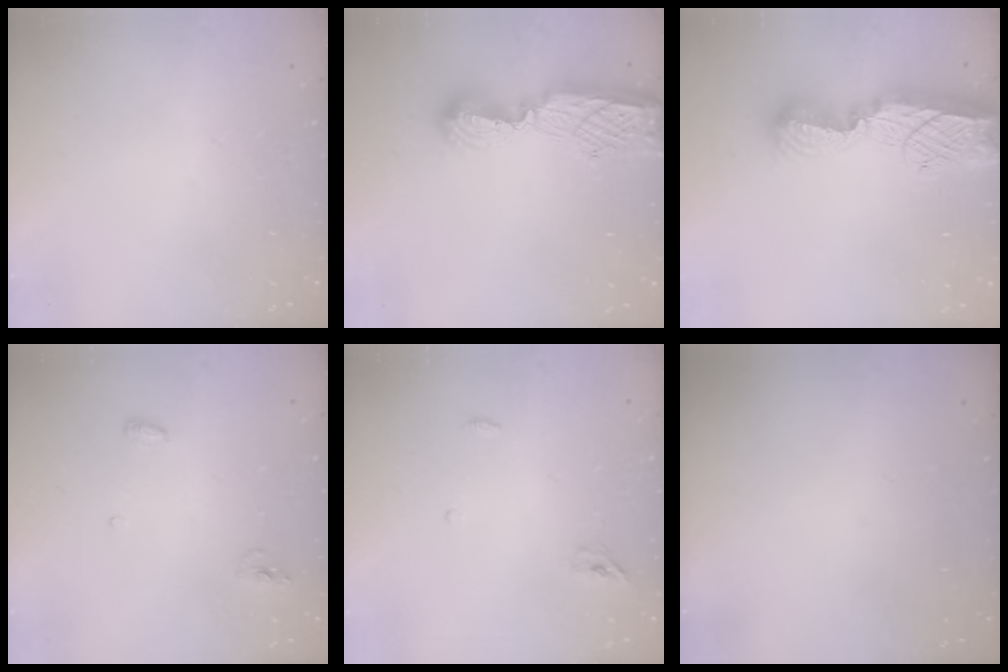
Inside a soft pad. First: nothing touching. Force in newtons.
{"total": 10.7, "press": 10.7, "slide": 1.0}
{"total": 14.7, "press": 14.7, "slide": 1.1}
{"total": 5.4, "press": 5.2, "slide": 1.4}
{"total": 3.9, "press": 3.7, "slide": 1.2}
{"total": 0.0}